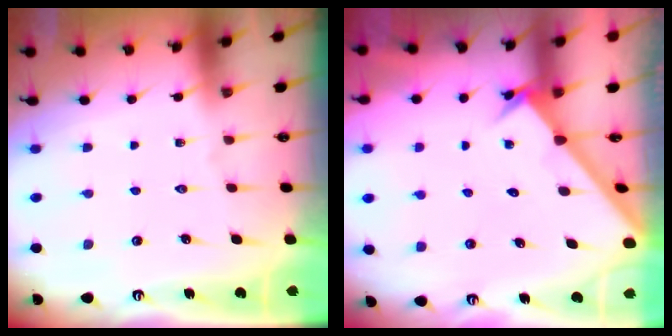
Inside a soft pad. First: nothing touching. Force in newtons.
{"total": 2.1, "press": 2.1, "slide": 0.2}